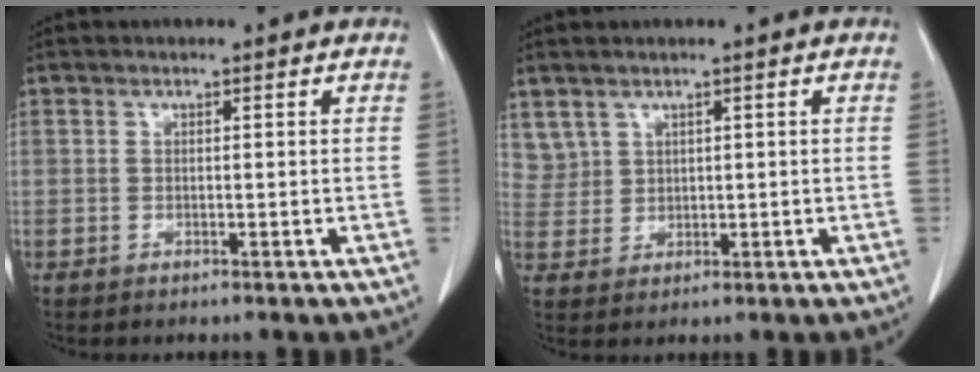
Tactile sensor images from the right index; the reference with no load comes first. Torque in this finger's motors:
{"motor_torque": [-0.44, 0.41, -0.12, -0.03]}